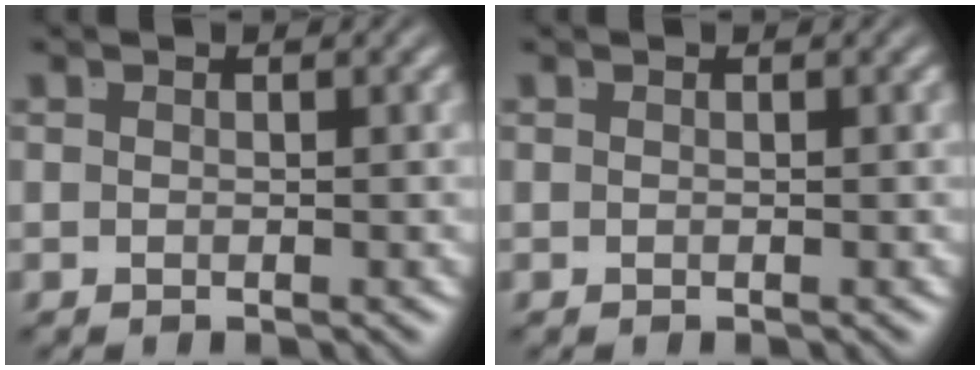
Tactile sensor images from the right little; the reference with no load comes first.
{"total": 0.0}